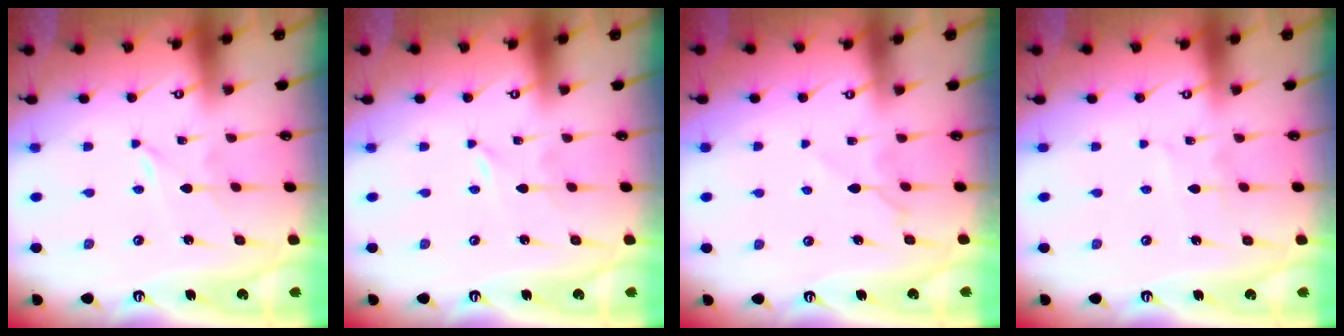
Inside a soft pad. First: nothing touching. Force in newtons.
{"total": 0.0}
{"total": 5.1, "press": 5.0, "slide": 0.7}
{"total": 3.9, "press": 3.9, "slide": 0.3}